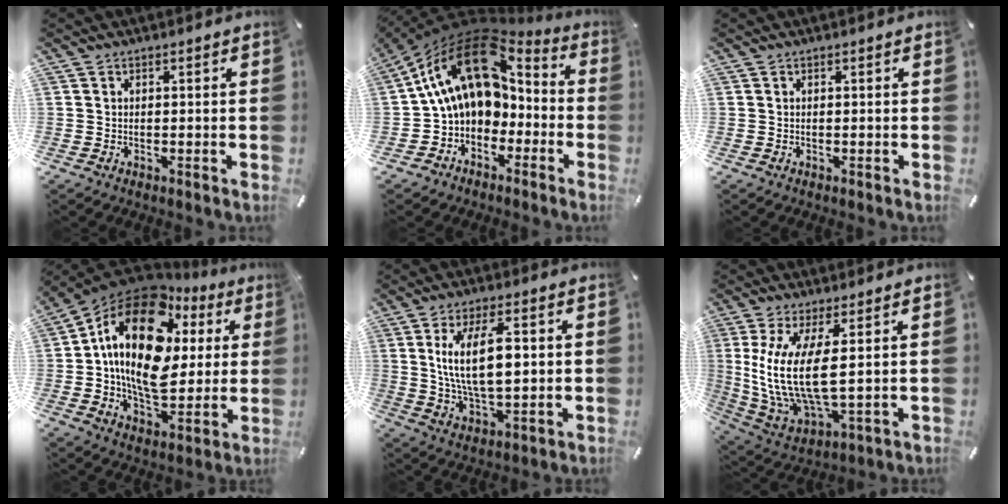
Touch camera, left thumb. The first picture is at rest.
{"total": 17.3, "force": [3.8, 12.4, 11.4], "torque": [-0.216, -0.012, 0.065]}
{"total": 0.0}
{"total": 21.5, "force": [5.4, 13.8, 15.6], "torque": [-0.304, -0.020, 0.086]}
{"total": 12.7, "force": [2.6, 5.2, 11.3], "torque": [-0.211, -0.006, 0.038]}
{"total": 14.0, "force": [2.3, 5.4, 12.7], "torque": [-0.291, -0.022, 0.041]}